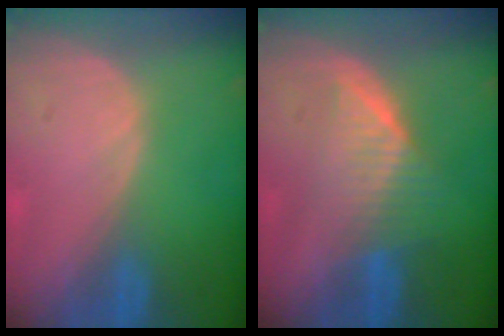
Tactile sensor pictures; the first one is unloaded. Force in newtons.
{"total": 6.5, "press": 5.8, "slide": 2.8}